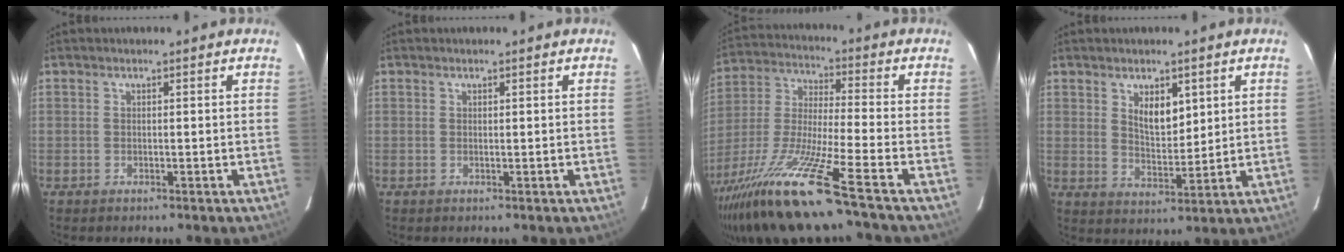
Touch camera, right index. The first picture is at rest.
{"total": 0.0}
{"total": 18.3, "force": [-12.6, -1.0, 13.3], "torque": [-0.289, -0.045, -0.239]}
{"total": 5.4, "force": [2.5, 2.5, 4.1], "torque": [-0.071, -0.005, 0.048]}